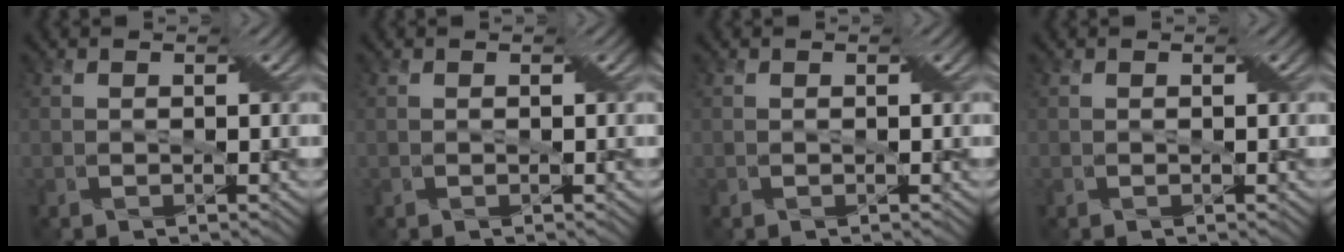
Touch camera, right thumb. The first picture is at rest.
{"total": 0.0}
{"total": 0.0}
{"total": 0.0}